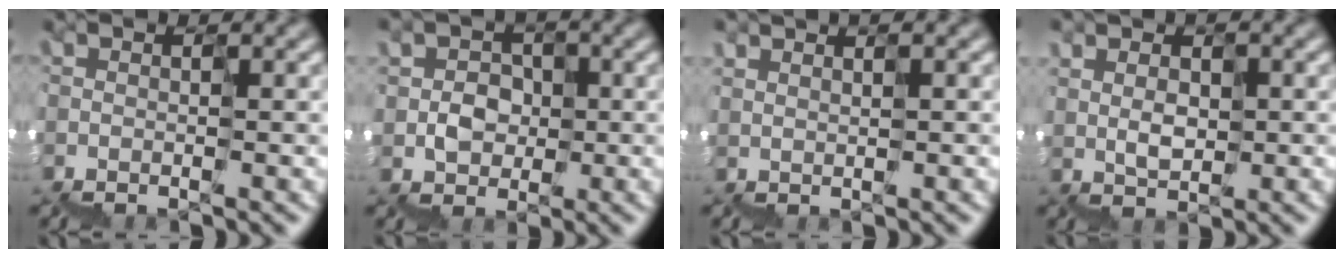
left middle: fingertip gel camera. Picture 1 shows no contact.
{"total": 2.7, "force": [0.5, 2.6, 0.4], "torque": [0.003, 0.013, 0.010]}
{"total": 1.0, "force": [1.0, -0.1, -0.1], "torque": [0.016, -0.004, 0.022]}
{"total": 1.8, "force": [1.7, 0.7, -0.2], "torque": [0.010, 0.012, 0.039]}